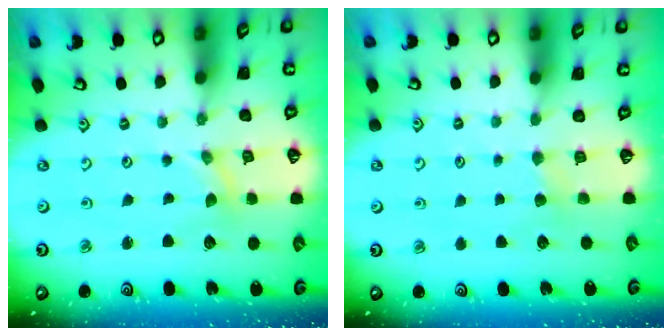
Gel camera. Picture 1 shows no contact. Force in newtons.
{"total": 3.0, "press": 2.9, "slide": 0.5}